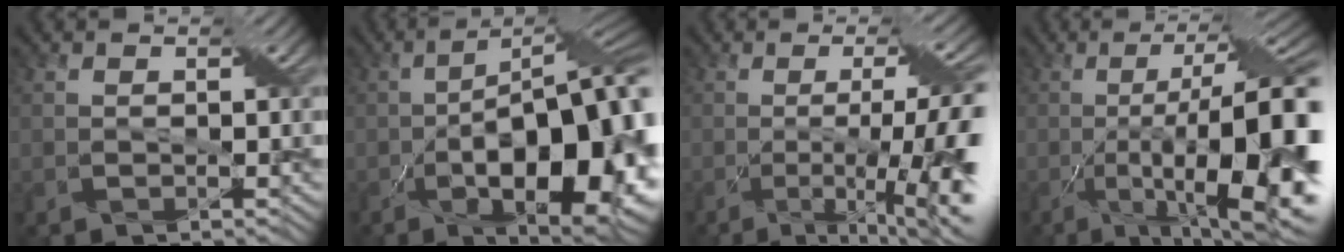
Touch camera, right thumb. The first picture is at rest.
{"total": 18.4, "force": [-4.7, 7.5, 16.2], "torque": [-0.235, -0.018, -0.064]}
{"total": 13.1, "force": [-3.3, 3.2, 12.3], "torque": [-0.168, 0.001, -0.048]}
{"total": 19.2, "force": [-4.2, 6.0, 17.7], "torque": [-0.252, -0.007, -0.061]}